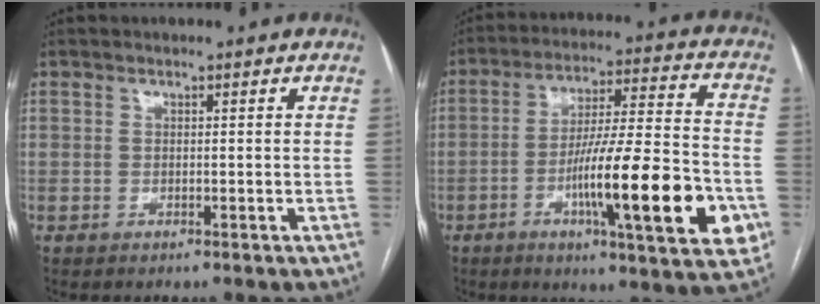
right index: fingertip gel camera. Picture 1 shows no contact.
{"total": 20.5, "force": [-6.5, 1.7, 19.4], "torque": [-0.275, -0.007, -0.094]}